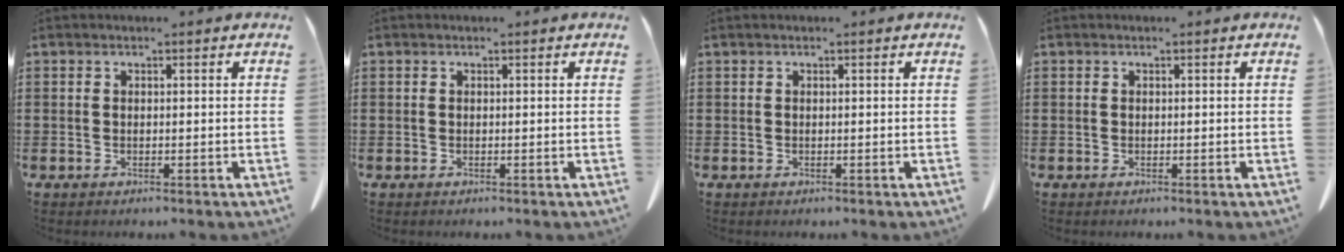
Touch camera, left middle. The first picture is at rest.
{"total": 0.0}
{"total": 0.0}
{"total": 0.0}